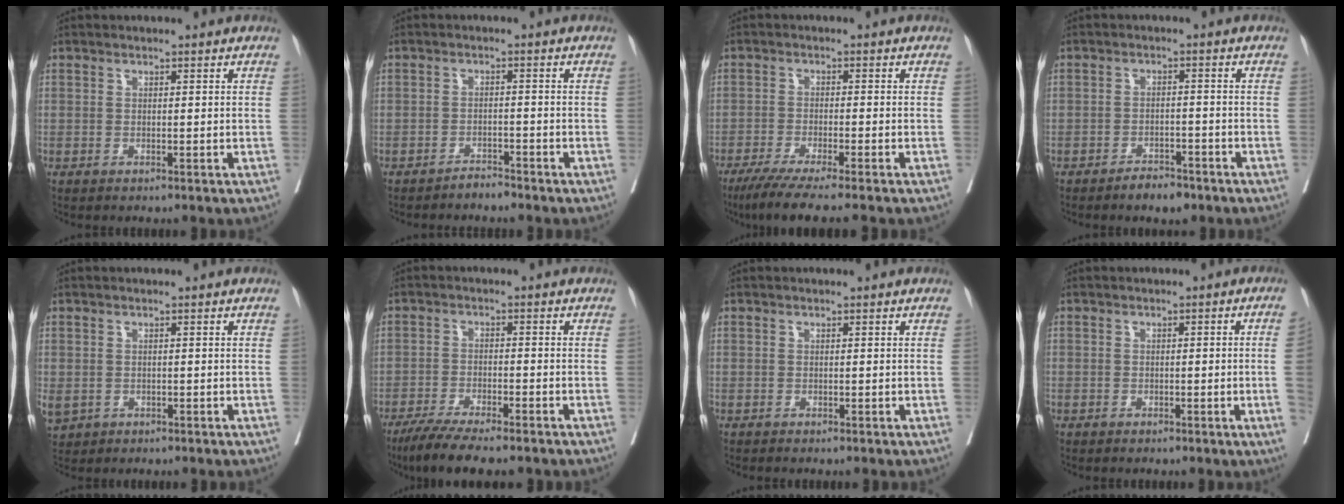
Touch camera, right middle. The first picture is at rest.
{"total": 1.7, "force": [-1.7, 0.2, 0.1], "torque": [-0.002, -0.003, -0.028]}
{"total": 8.3, "force": [-6.7, -0.9, 4.8], "torque": [-0.071, -0.025, -0.110]}
{"total": 3.5, "force": [-2.8, 1.3, 1.6], "torque": [-0.029, 0.001, -0.040]}
{"total": 3.9, "force": [-1.5, 3.2, 1.8], "torque": [-0.050, -0.004, -0.016]}
{"total": 9.6, "force": [-7.7, 1.1, 5.6], "torque": [-0.093, -0.023, -0.125]}
{"total": 0.0}
{"total": 3.0, "force": [-0.8, -0.3, 2.9], "torque": [-0.042, 0.002, -0.011]}